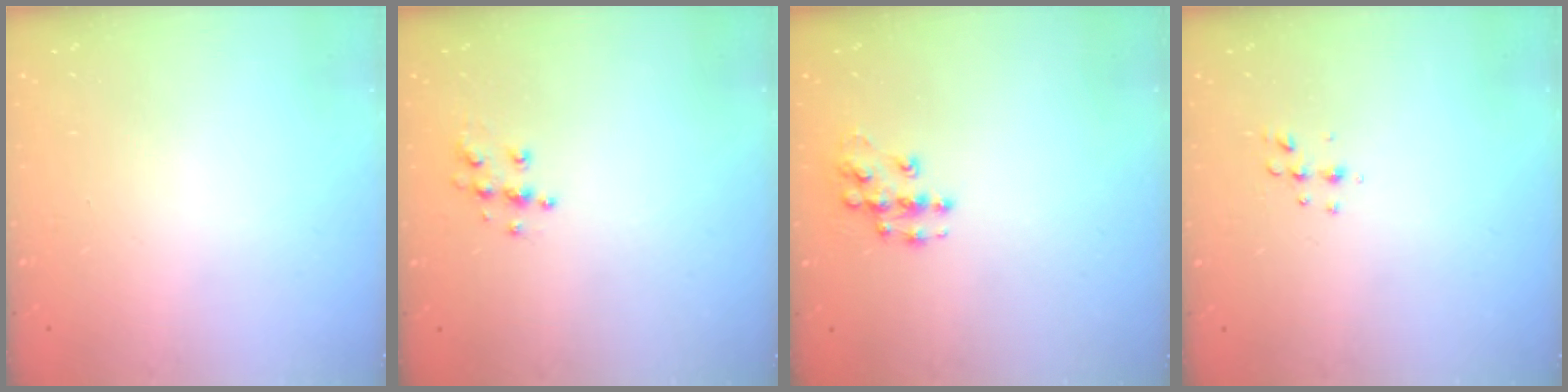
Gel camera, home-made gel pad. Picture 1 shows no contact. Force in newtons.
{"total": 6.3, "press": 6.3, "slide": 0.3}
{"total": 9.2, "press": 9.2, "slide": 0.5}
{"total": 4.9, "press": 4.8, "slide": 1.0}